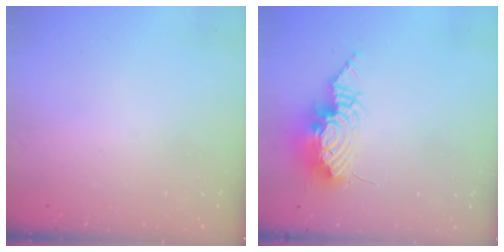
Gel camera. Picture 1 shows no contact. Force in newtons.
{"total": 11.0, "press": 11.0, "slide": 1.0}